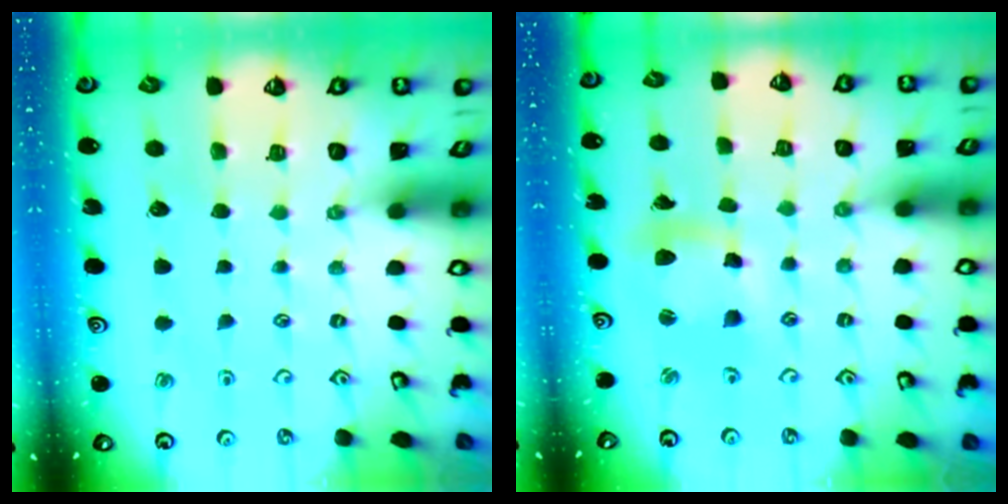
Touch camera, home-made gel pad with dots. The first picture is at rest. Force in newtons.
{"total": 10.9, "press": 10.8, "slide": 1.2}